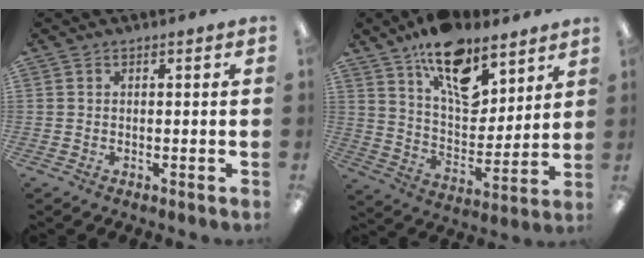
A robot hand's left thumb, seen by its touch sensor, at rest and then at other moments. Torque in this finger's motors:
{"motor_torque": [0.92, 0.28, 1.50, -1.27, 0.18]}